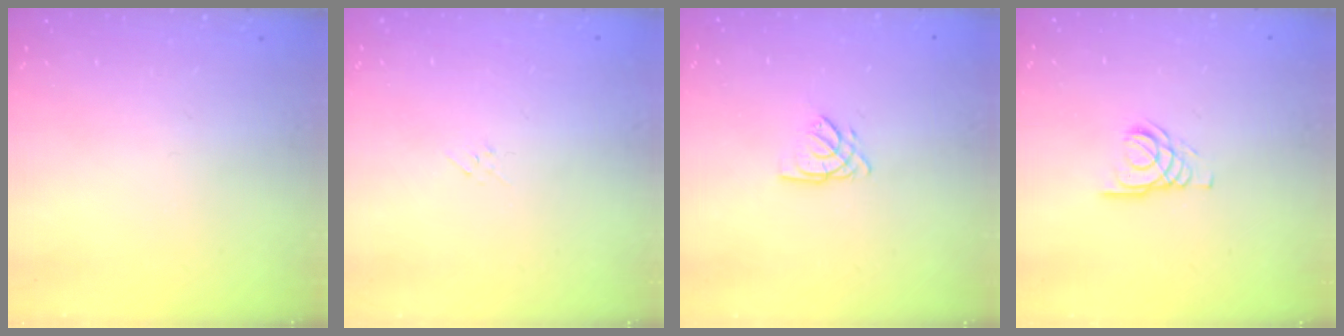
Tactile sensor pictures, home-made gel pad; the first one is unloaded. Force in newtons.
{"total": 2.9, "press": 2.9, "slide": 0.6}
{"total": 2.7, "press": 2.7, "slide": 0.3}
{"total": 3.7, "press": 3.7, "slide": 0.4}